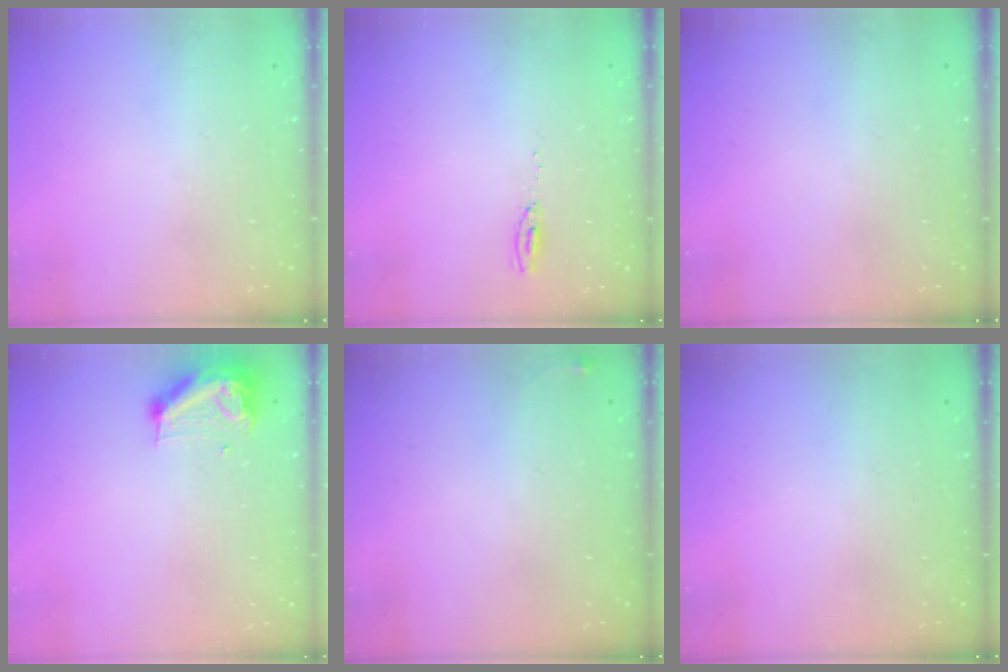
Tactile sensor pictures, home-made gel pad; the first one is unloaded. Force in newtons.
{"total": 4.6, "press": 4.4, "slide": 1.3}
{"total": 0.0}
{"total": 9.8, "press": 9.8, "slide": 0.5}
{"total": 3.4, "press": 3.4, "slide": 0.5}
{"total": 0.0}